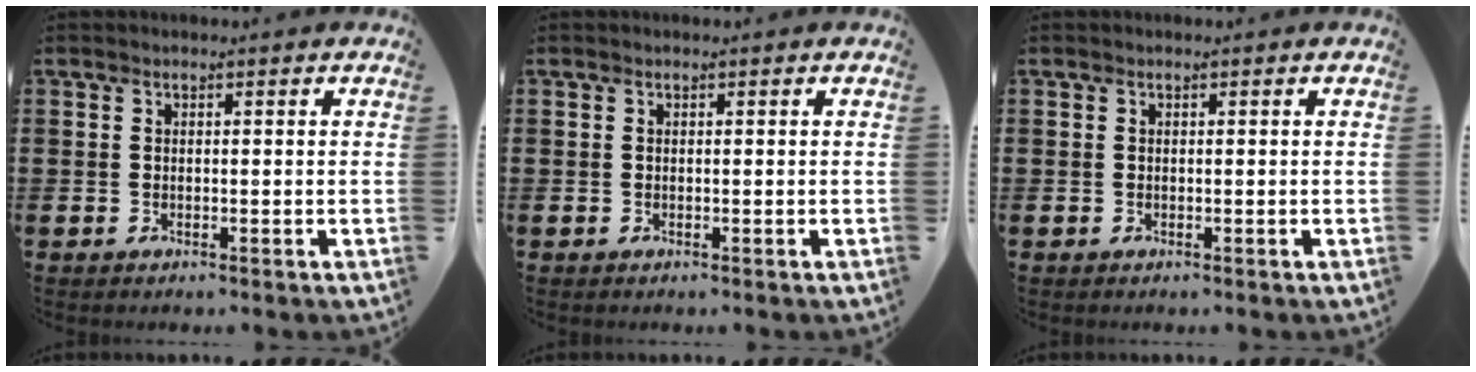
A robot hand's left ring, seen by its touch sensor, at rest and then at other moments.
{"total": 0.0}
{"total": 0.0}